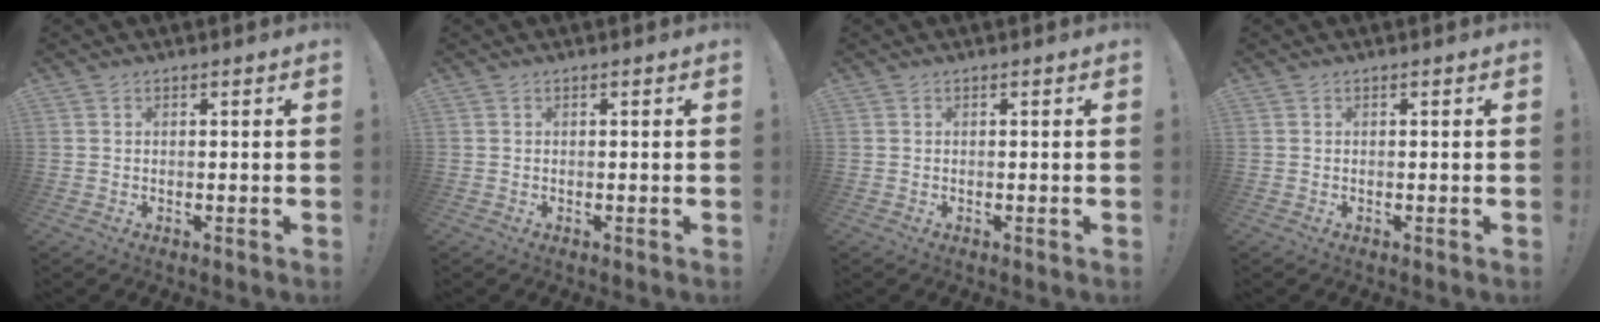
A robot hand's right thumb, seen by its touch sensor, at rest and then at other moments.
{"total": 0.0}
{"total": 0.0}
{"total": 0.0}